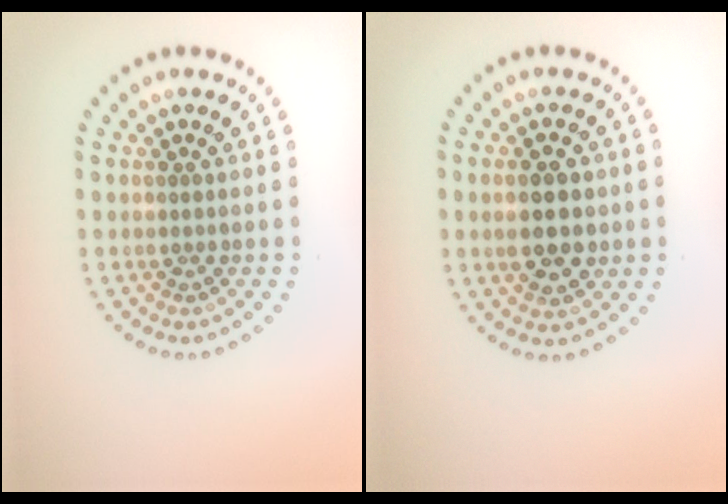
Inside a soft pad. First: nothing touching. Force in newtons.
{"total": 4.5, "press": 4.5, "slide": 0.2}